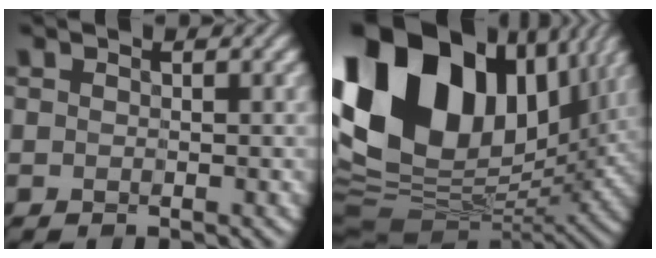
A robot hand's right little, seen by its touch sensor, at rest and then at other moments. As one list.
[{"total": 18.2, "force": [5.3, 12.2, 12.4], "torque": [-0.268, 0.023, 0.091]}]